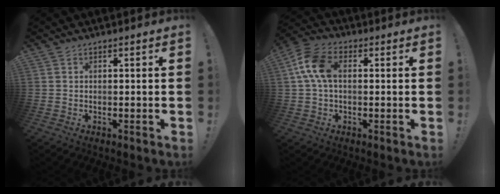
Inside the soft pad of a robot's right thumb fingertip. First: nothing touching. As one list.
[{"total": 10.8, "force": [1.5, 7.0, 8.2], "torque": [-0.167, 0.013, 0.029]}]